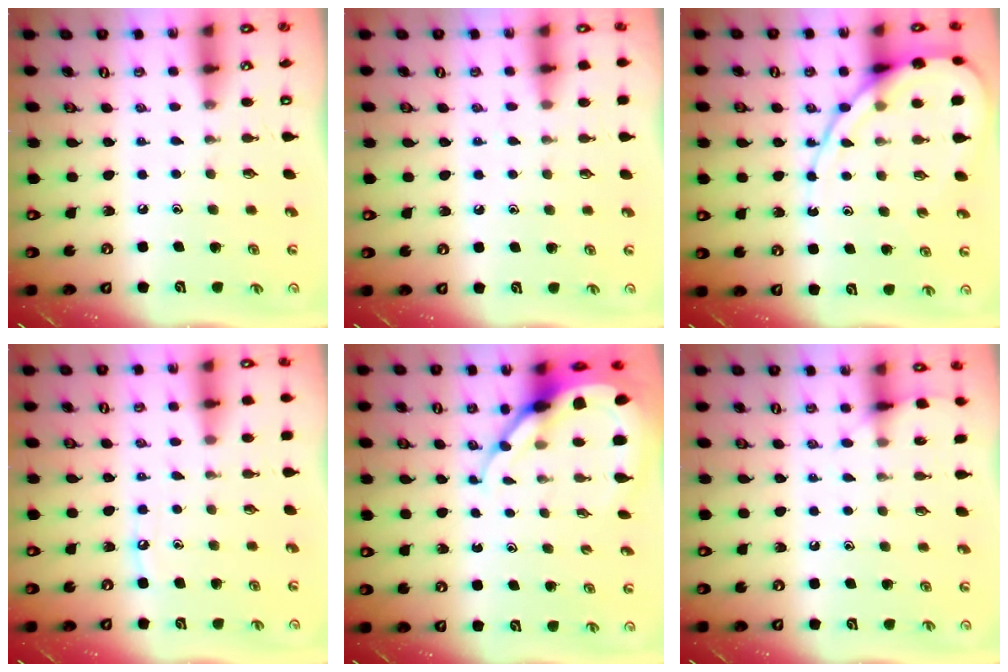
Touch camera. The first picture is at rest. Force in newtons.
{"total": 5.4, "press": 5.4, "slide": 0.7}
{"total": 11.6, "press": 11.5, "slide": 1.2}
{"total": 5.5, "press": 5.5, "slide": 0.7}
{"total": 7.9, "press": 7.9, "slide": 0.9}
{"total": 5.7, "press": 5.7, "slide": 0.7}